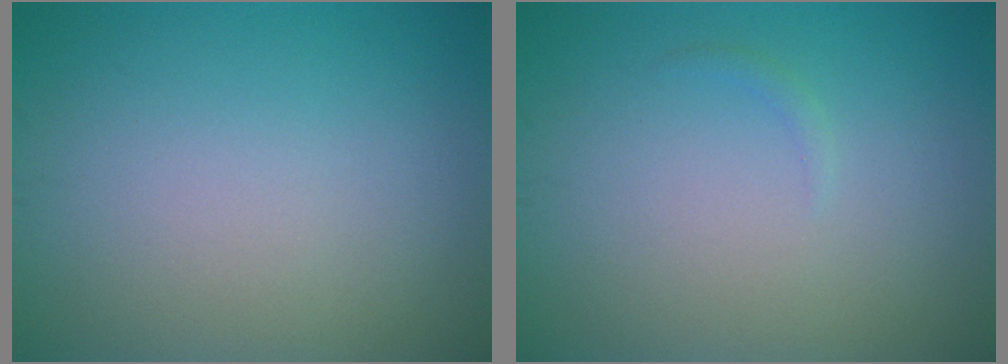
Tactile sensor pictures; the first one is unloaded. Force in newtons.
{"total": 0.5, "press": 0.5, "slide": 0.1}